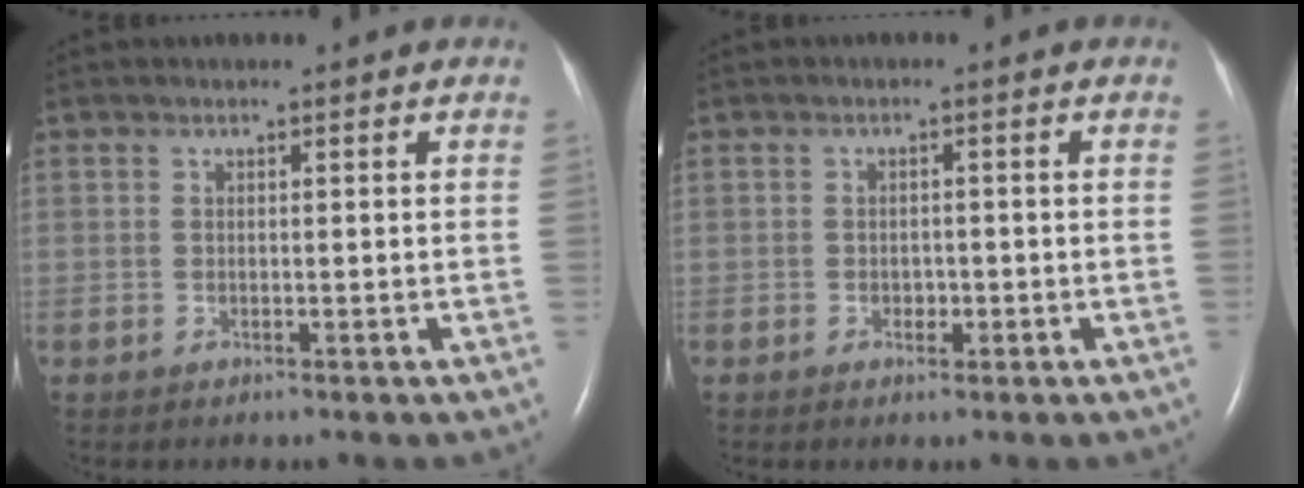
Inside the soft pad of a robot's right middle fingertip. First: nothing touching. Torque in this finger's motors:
{"motor_torque": [0.03, -0.09, -0.04, -0.01]}